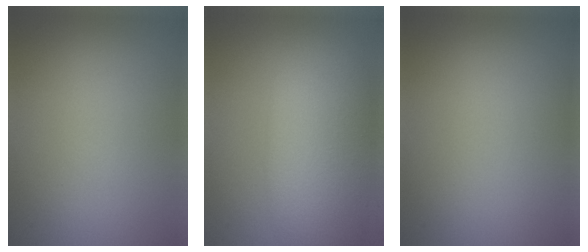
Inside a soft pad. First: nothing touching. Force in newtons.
{"total": 9.9, "press": 9.9, "slide": 0.9}
{"total": 0.0}